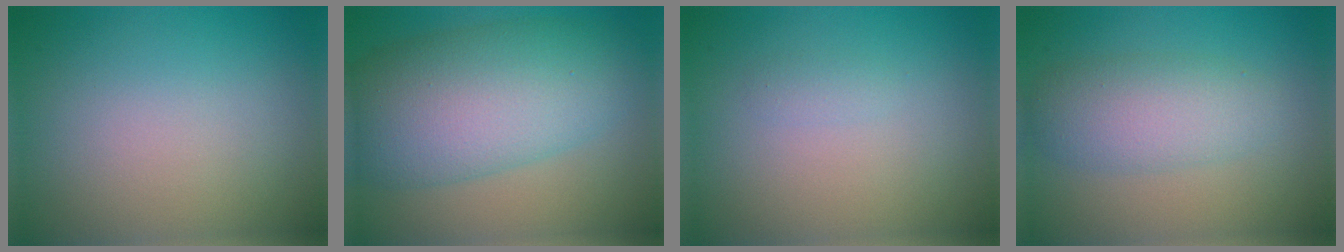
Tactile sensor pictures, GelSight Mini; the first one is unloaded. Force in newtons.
{"total": 9.9, "press": 9.8, "slide": 0.1}
{"total": 0.7, "press": 0.7, "slide": 0.0}
{"total": 4.0, "press": 4.0, "slide": 0.0}